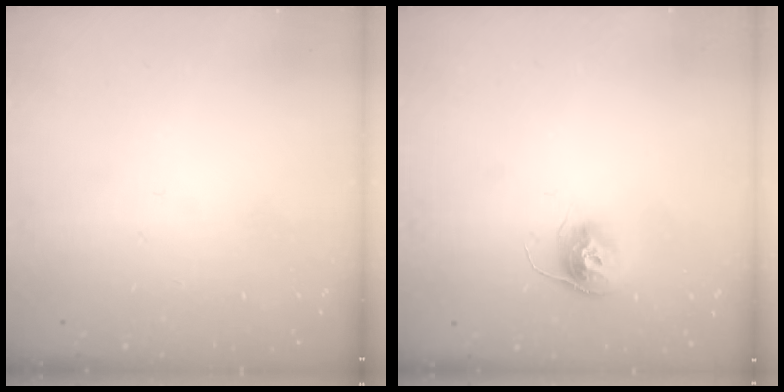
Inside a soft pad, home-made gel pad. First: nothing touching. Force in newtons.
{"total": 10.2, "press": 10.1, "slide": 0.7}